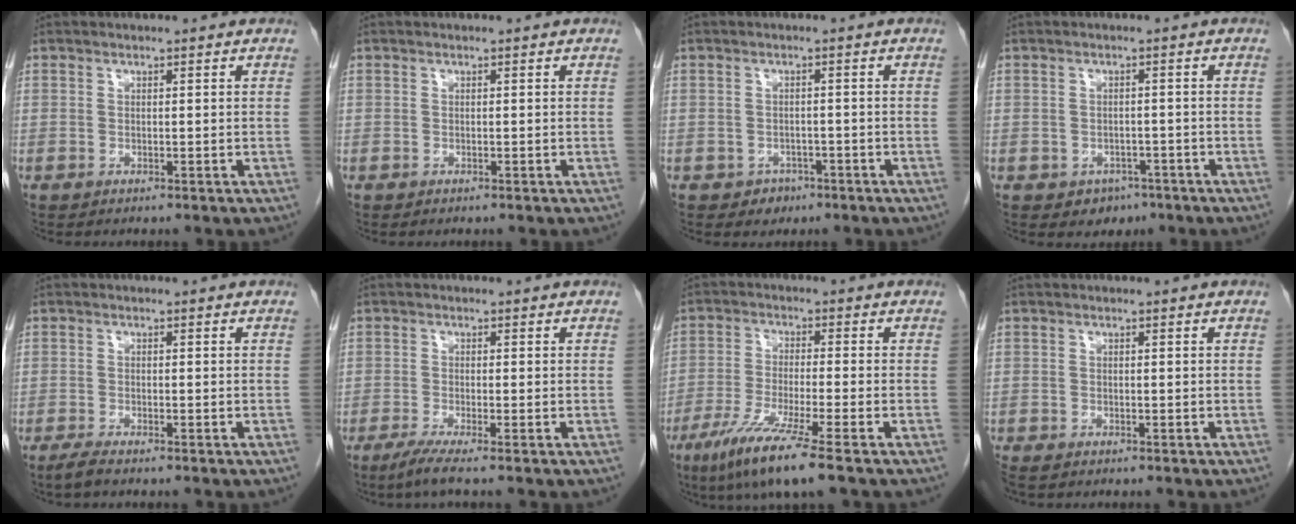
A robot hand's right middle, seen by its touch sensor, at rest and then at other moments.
{"total": 0.0}
{"total": 2.4, "force": [-1.4, 1.9, 0.4], "torque": [-0.005, 0.008, -0.015]}
{"total": 3.1, "force": [-1.8, 2.4, 0.7], "torque": [-0.007, 0.009, -0.016]}
{"total": 1.7, "force": [-1.4, 0.0, 0.9], "torque": [-0.028, -0.006, -0.030]}
{"total": 3.1, "force": [-2.2, -0.5, 2.1], "torque": [-0.047, -0.011, -0.047]}
{"total": 9.9, "force": [-6.3, -0.8, 7.7], "torque": [-0.147, -0.034, -0.116]}
{"total": 1.9, "force": [-1.5, 0.7, 0.8], "torque": [-0.019, -0.007, -0.024]}